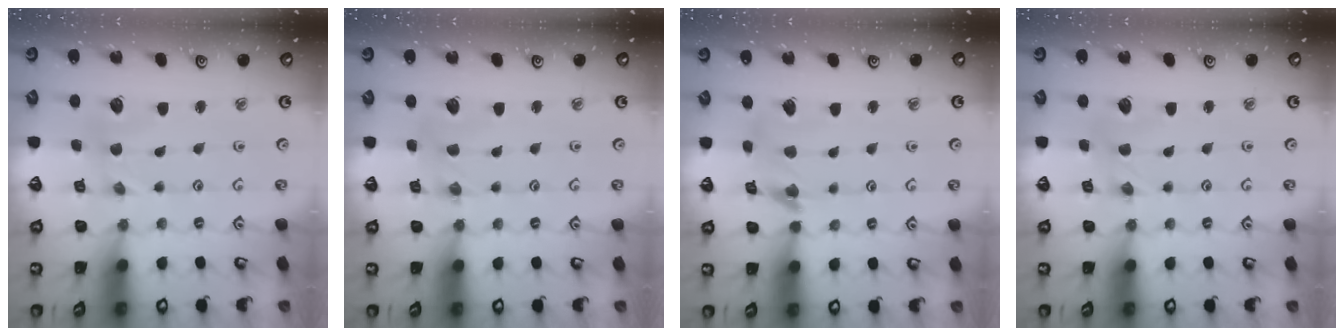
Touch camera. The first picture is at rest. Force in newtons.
{"total": 1.7, "press": 1.7, "slide": 0.4}
{"total": 6.8, "press": 6.8, "slide": 0.6}
{"total": 0.8, "press": 0.8, "slide": 0.2}